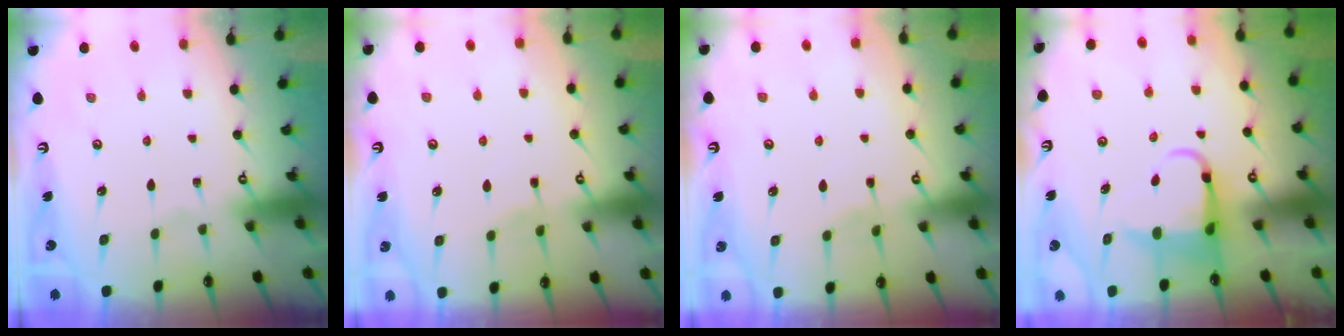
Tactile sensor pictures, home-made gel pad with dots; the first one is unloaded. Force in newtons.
{"total": 3.0, "press": 2.9, "slide": 0.5}
{"total": 3.0, "press": 2.9, "slide": 0.5}
{"total": 5.7, "press": 5.6, "slide": 1.0}